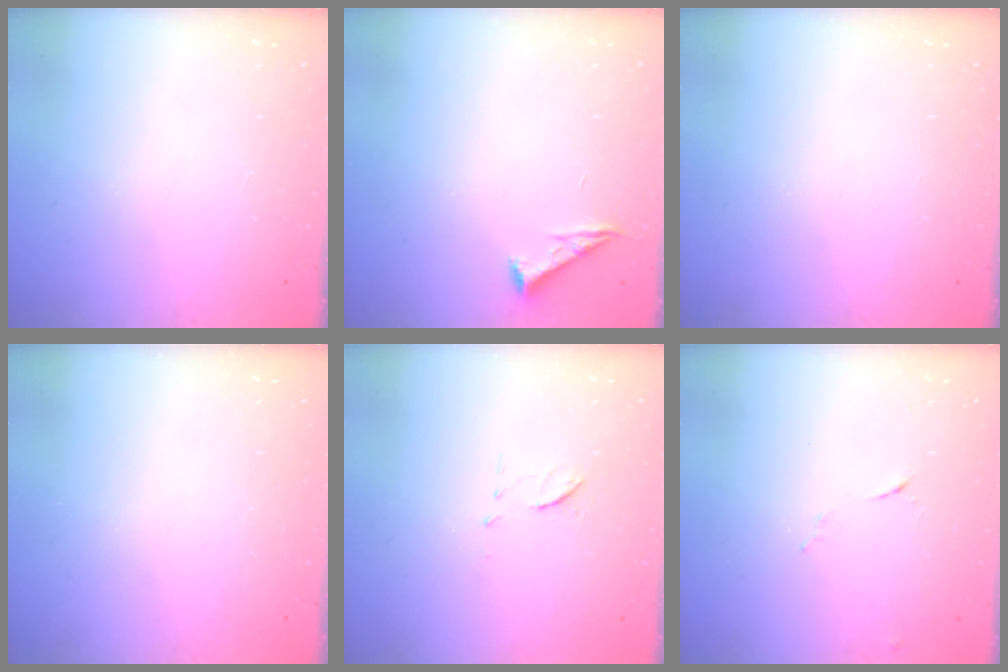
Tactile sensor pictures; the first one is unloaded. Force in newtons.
{"total": 4.3, "press": 4.3, "slide": 0.6}
{"total": 0.0}
{"total": 0.0}
{"total": 6.8, "press": 6.6, "slide": 1.8}
{"total": 5.2, "press": 5.1, "slide": 0.8}